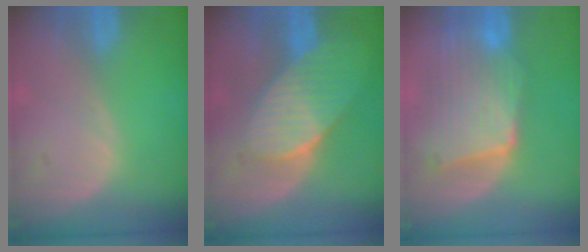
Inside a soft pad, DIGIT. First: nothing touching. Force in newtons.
{"total": 7.7, "press": 6.9, "slide": 3.4}
{"total": 9.6, "press": 8.7, "slide": 4.1}